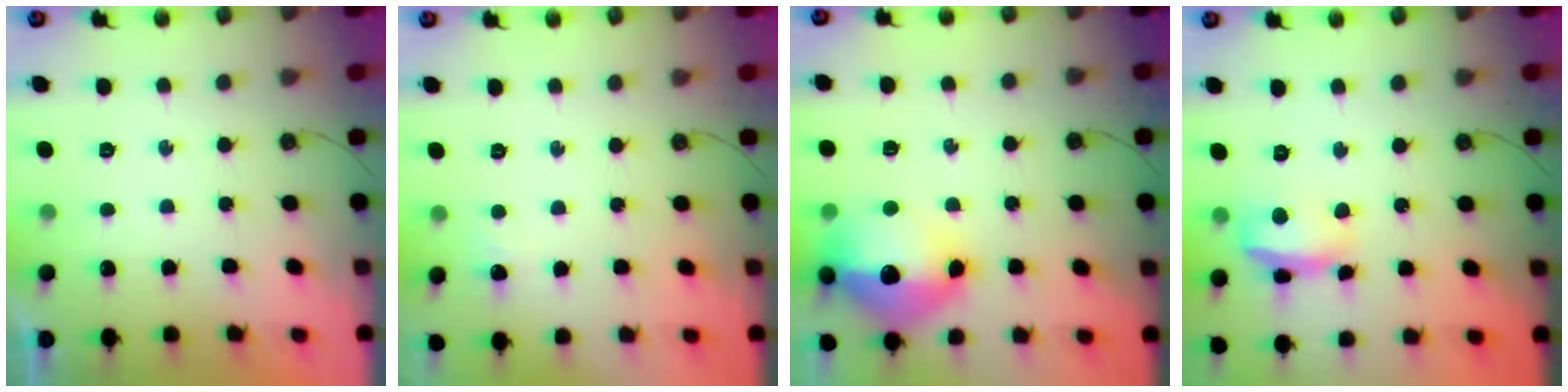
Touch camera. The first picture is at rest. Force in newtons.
{"total": 3.6, "press": 3.5, "slide": 0.8}
{"total": 17.0, "press": 16.9, "slide": 1.6}
{"total": 10.8, "press": 10.7, "slide": 1.5}